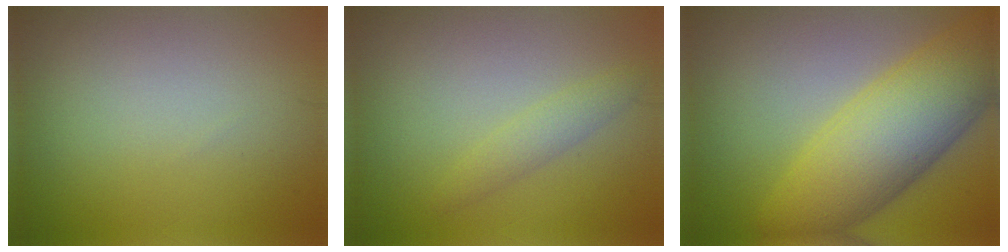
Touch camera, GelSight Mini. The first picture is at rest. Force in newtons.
{"total": 1.7, "press": 1.7, "slide": 0.1}
{"total": 10.0, "press": 10.0, "slide": 0.2}